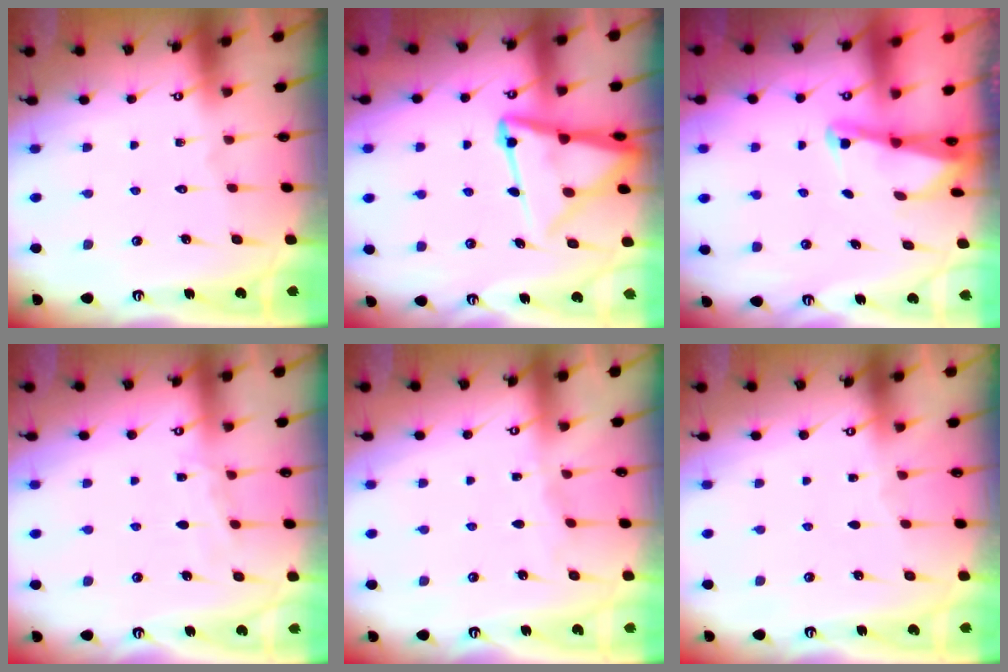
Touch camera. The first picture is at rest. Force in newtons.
{"total": 12.0, "press": 11.9, "slide": 1.2}
{"total": 1.8, "press": 1.8, "slide": 0.1}
{"total": 4.8, "press": 4.8, "slide": 0.5}
{"total": 3.5, "press": 3.5, "slide": 0.4}
{"total": 2.3, "press": 2.2, "slide": 0.2}